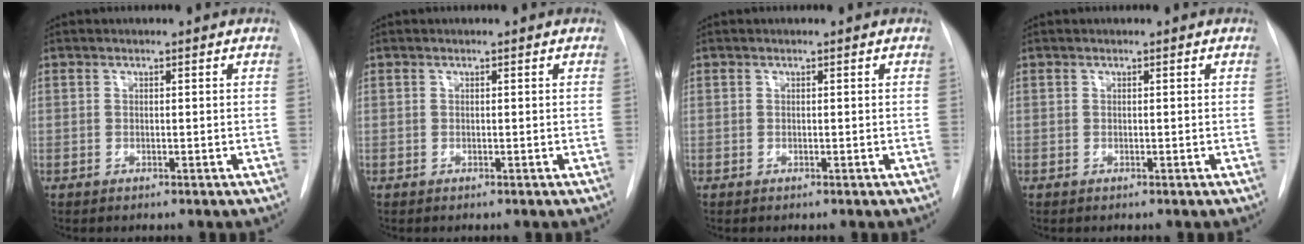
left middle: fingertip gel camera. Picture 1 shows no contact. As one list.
[{"total": 0.0}, {"total": 0.0}, {"total": 0.0}]